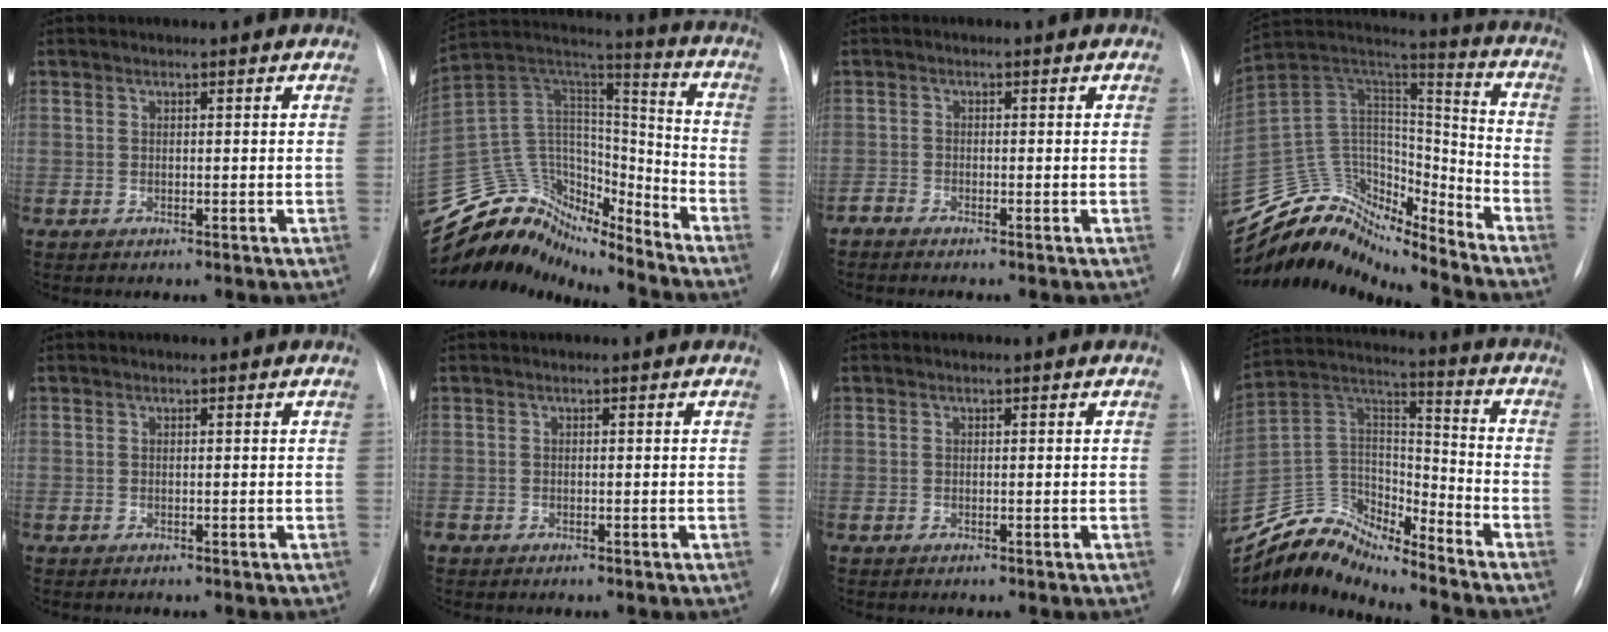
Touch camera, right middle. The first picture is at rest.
{"total": 16.4, "force": [-15.5, 5.4, 1.5], "torque": [-0.031, 0.103, -0.267]}
{"total": 1.2, "force": [-1.1, -0.2, 0.3], "torque": [-0.012, -0.005, -0.022]}
{"total": 16.5, "force": [-16.1, 3.7, 1.3], "torque": [-0.026, 0.103, -0.279]}
{"total": 0.0}
{"total": 0.6, "force": [-0.4, 0.4, 0.2], "torque": [-0.004, 0.001, -0.005]}
{"total": 0.0}
{"total": 12.8, "force": [-12.4, 2.6, 2.0], "torque": [-0.046, 0.078, -0.235]}